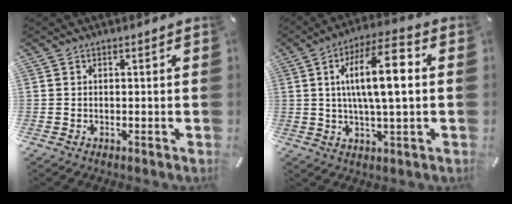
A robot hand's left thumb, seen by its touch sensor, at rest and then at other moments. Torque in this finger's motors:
{"motor_torque": [2.51, 2.50, 1.93, -0.45, 0.29]}